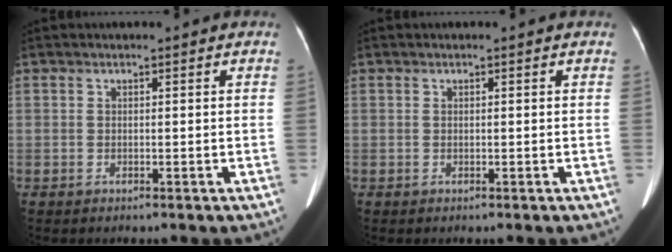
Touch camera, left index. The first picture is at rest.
{"total": 0.0}